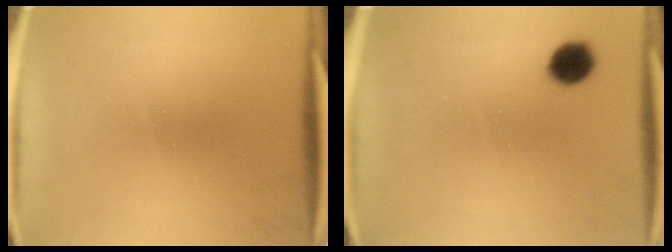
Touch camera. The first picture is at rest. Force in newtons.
{"total": 5.5}